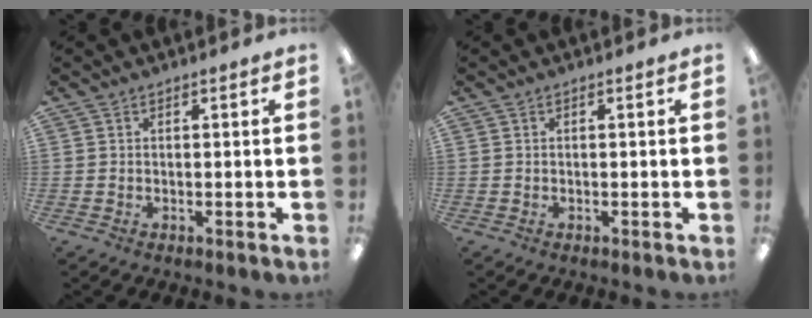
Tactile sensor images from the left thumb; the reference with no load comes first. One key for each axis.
{"total": 0.0}